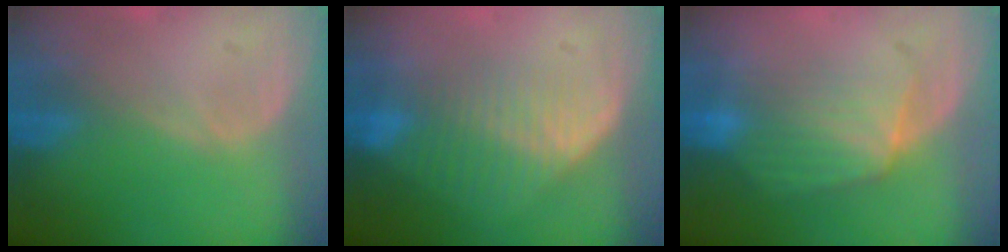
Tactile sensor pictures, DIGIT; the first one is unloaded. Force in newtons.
{"total": 7.1, "press": 6.5, "slide": 2.8}
{"total": 6.9, "press": 6.5, "slide": 2.4}